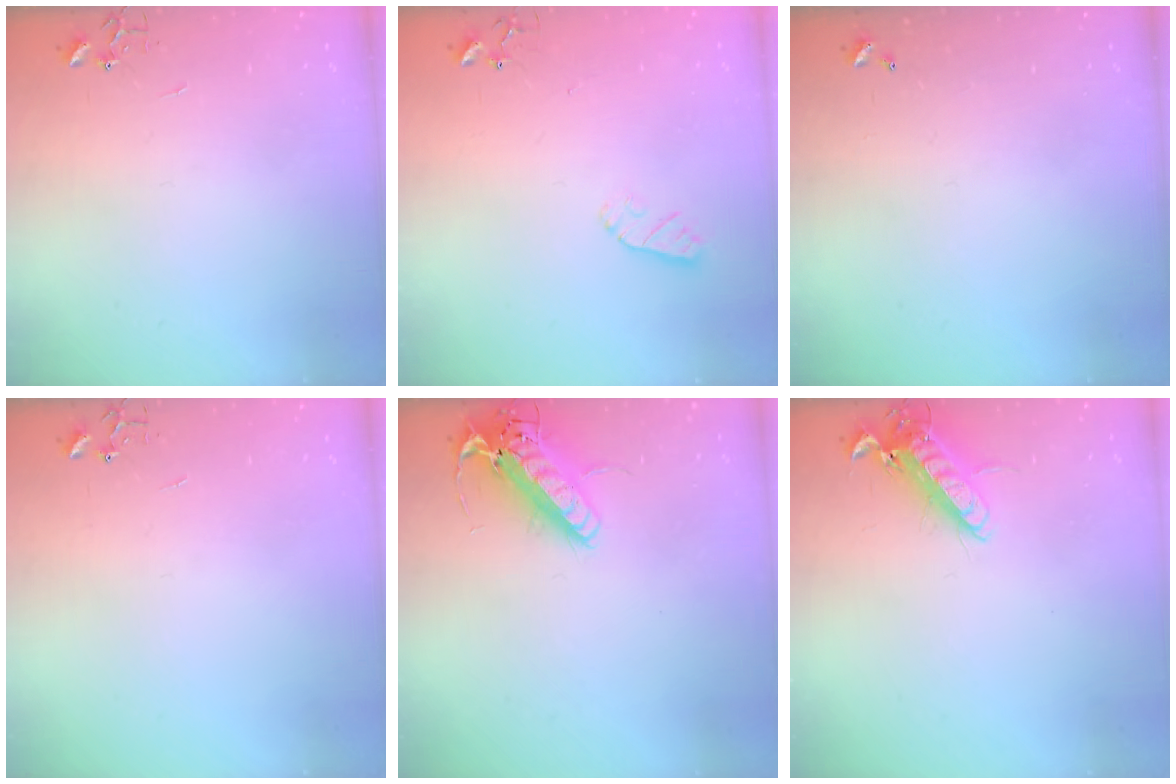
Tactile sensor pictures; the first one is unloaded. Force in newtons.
{"total": 4.4, "press": 4.4, "slide": 0.6}
{"total": 0.0}
{"total": 0.0}
{"total": 16.2, "press": 15.9, "slide": 3.2}
{"total": 12.8, "press": 12.7, "slide": 1.9}